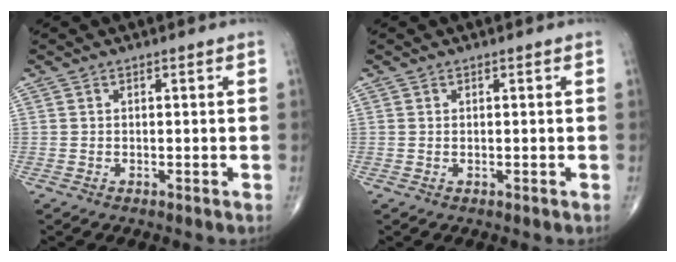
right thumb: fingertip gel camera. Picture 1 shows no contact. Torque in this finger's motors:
{"motor_torque": [-0.26, 0.03, -0.07, 0.19, 0.04]}